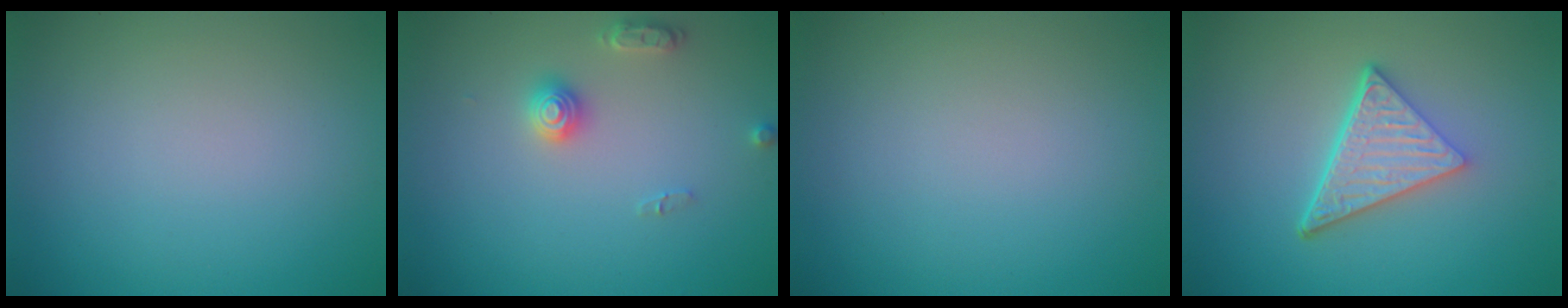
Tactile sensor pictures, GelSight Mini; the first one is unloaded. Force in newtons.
{"total": 2.2, "press": 2.2, "slide": 0.1}
{"total": 0.0}
{"total": 5.2, "press": 3.6, "slide": 3.7}